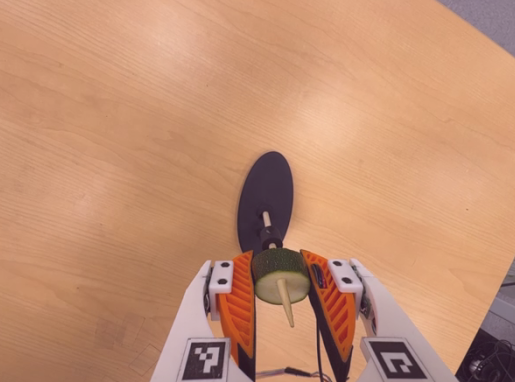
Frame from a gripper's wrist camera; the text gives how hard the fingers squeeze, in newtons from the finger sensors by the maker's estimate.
{"total": 10.6, "left": 8.7, "right": 12.5}